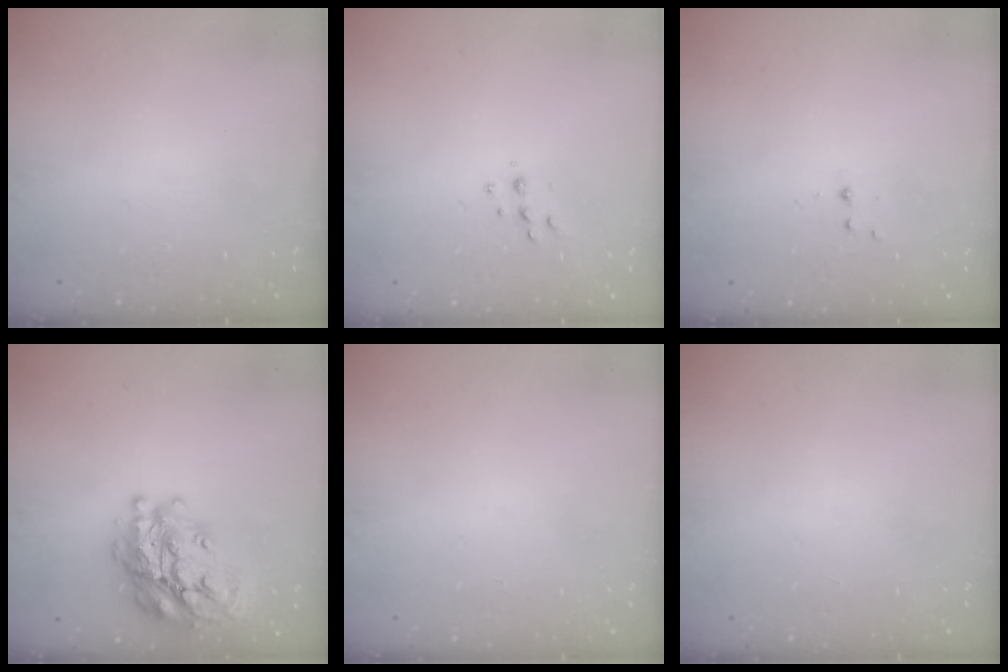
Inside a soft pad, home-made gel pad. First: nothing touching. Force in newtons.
{"total": 5.7, "press": 5.6, "slide": 0.8}
{"total": 2.8, "press": 2.4, "slide": 1.5}
{"total": 24.1, "press": 24.0, "slide": 2.1}
{"total": 0.0}
{"total": 0.0}